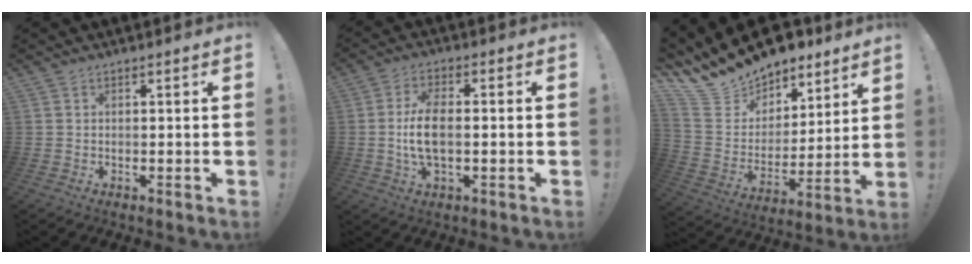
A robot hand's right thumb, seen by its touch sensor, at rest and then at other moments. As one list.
[{"total": 8.5, "force": [-0.5, 4.0, 7.5], "torque": [-0.151, -0.004, -0.014]}, {"total": 16.3, "force": [14.2, 7.1, 3.5], "torque": [-0.080, -0.111, 0.270]}]